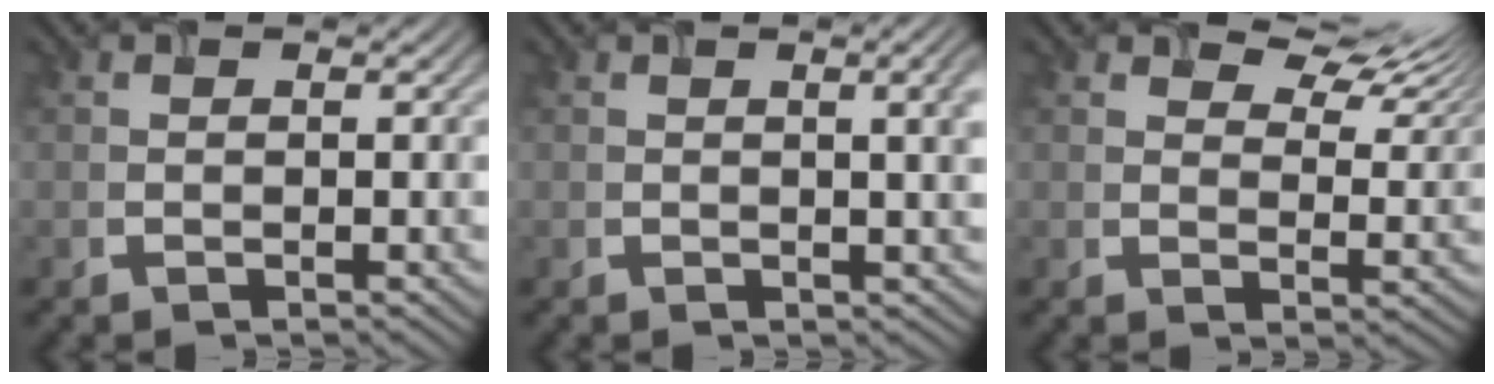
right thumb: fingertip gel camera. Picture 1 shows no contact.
{"total": 3.2, "force": [0.8, 0.7, 3.0], "torque": [-0.040, 0.005, 0.013]}
{"total": 6.8, "force": [5.2, 2.8, 3.5], "torque": [-0.055, 0.003, 0.083]}